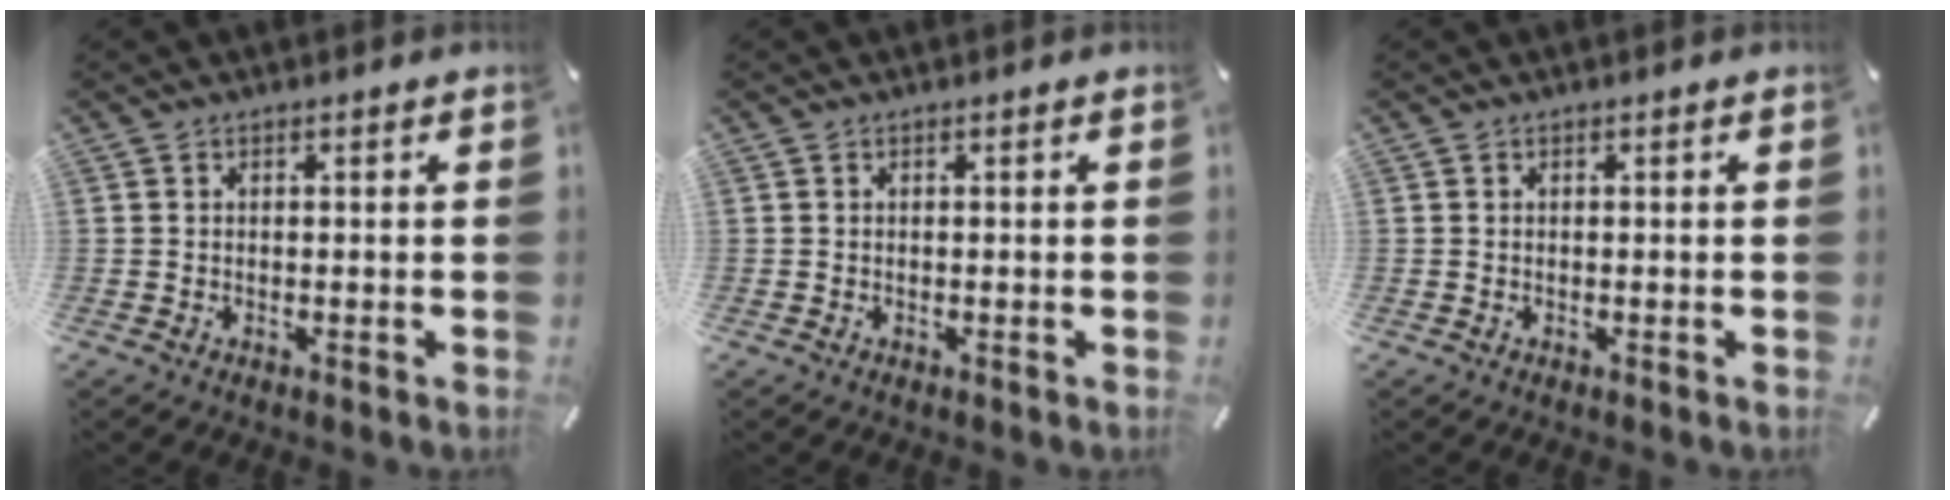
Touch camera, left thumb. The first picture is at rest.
{"total": 0.0}
{"total": 0.0}